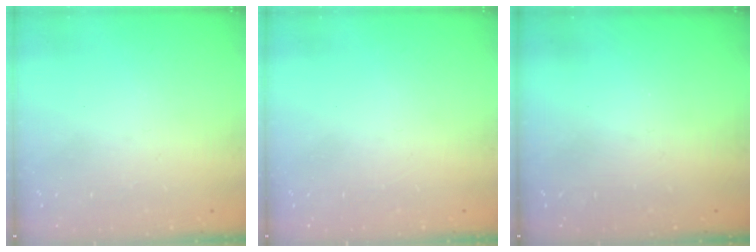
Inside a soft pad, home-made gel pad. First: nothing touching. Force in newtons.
{"total": 0.0}
{"total": 0.0}